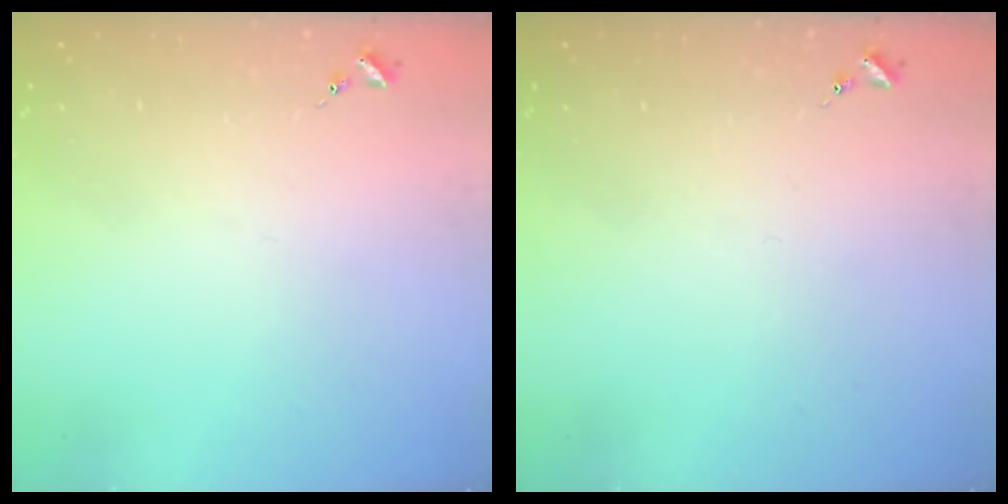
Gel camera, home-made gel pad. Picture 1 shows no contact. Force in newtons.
{"total": 0.0}